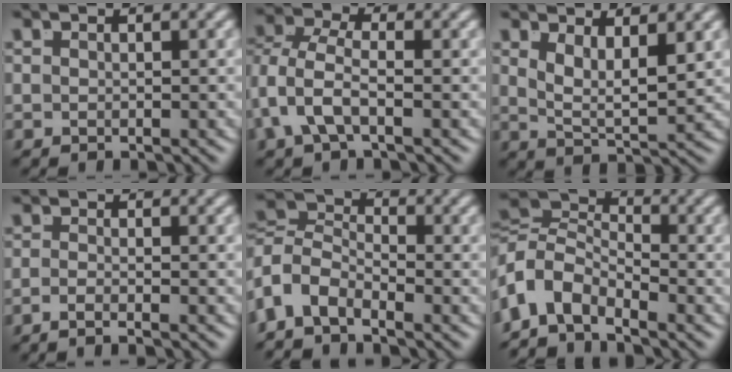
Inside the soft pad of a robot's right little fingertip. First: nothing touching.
{"total": 4.0, "force": [-0.5, 2.8, 2.9], "torque": [-0.084, -0.029, 0.000]}
{"total": 3.7, "force": [1.3, 1.5, 3.1], "torque": [-0.061, -0.014, 0.023]}
{"total": 2.1, "force": [-1.6, -0.8, 1.1], "torque": [-0.014, -0.004, -0.029]}
{"total": 7.6, "force": [-1.5, 6.8, 3.1], "torque": [-0.089, -0.026, -0.036]}
{"total": 8.6, "force": [-1.1, 7.0, 4.8], "torque": [-0.106, -0.024, -0.024]}